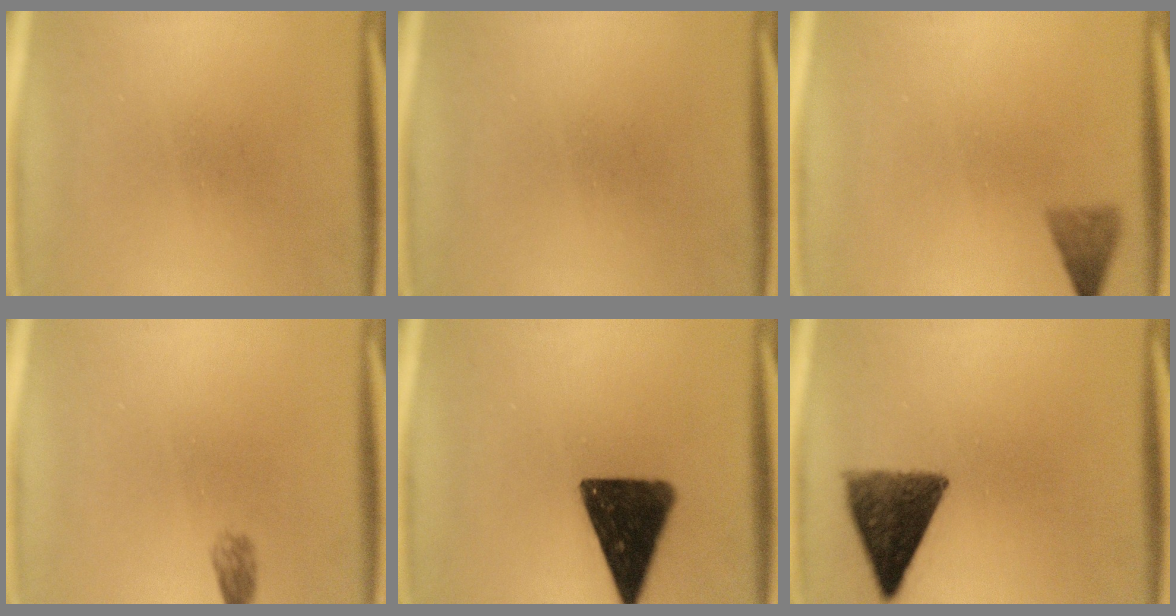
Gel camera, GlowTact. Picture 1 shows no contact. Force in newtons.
{"total": 0.0}
{"total": 2.5}
{"total": 1.5}
{"total": 14.3}
{"total": 9.5}